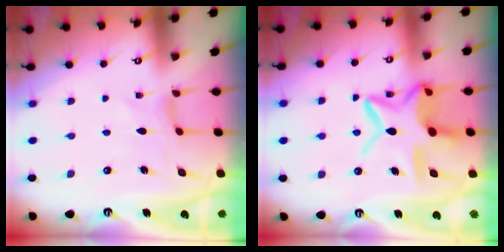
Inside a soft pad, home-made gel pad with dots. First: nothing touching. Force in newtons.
{"total": 15.4, "press": 15.3, "slide": 1.4}